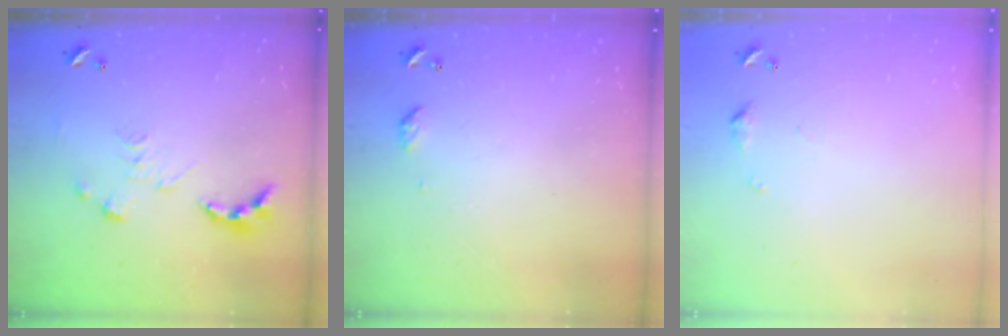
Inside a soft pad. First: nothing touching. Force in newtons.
{"total": 4.6, "press": 4.5, "slide": 0.6}
{"total": 5.0, "press": 4.9, "slide": 0.8}